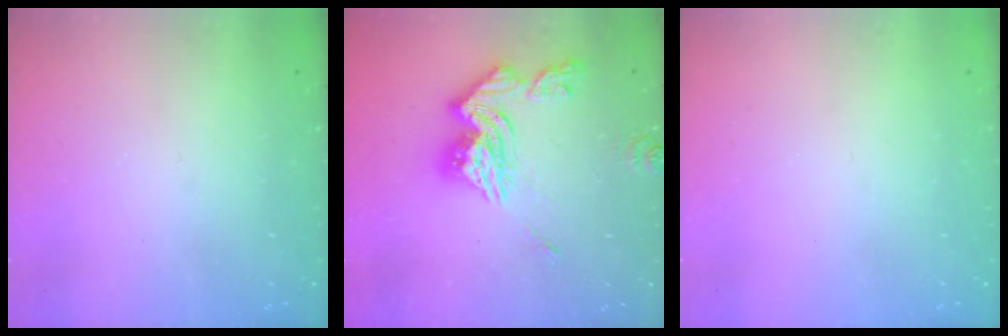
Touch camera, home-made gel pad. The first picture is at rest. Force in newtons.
{"total": 15.7, "press": 15.6, "slide": 1.7}
{"total": 0.0}